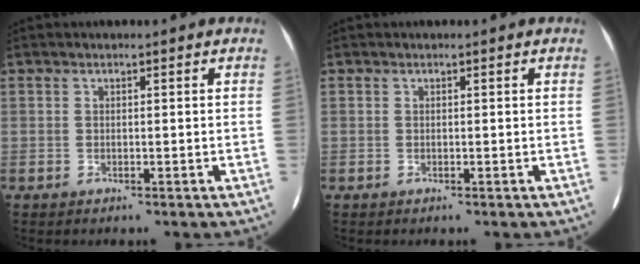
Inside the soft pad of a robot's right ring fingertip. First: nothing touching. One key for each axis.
{"total": 0.0}